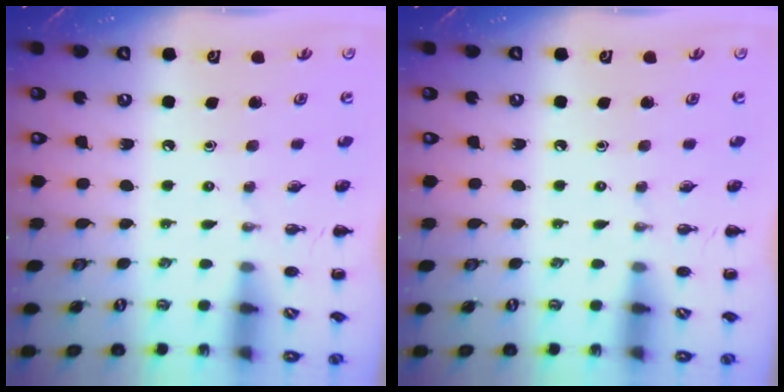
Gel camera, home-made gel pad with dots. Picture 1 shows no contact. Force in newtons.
{"total": 0.0}